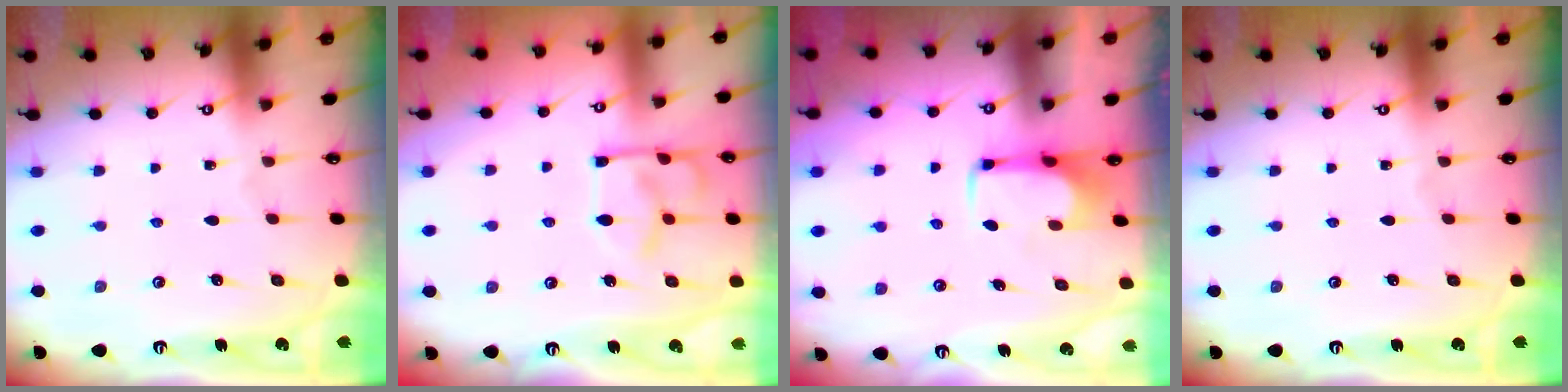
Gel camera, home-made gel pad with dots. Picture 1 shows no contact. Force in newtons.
{"total": 8.9, "press": 8.8, "slide": 1.2}
{"total": 2.1, "press": 2.0, "slide": 0.4}
{"total": 0.0}